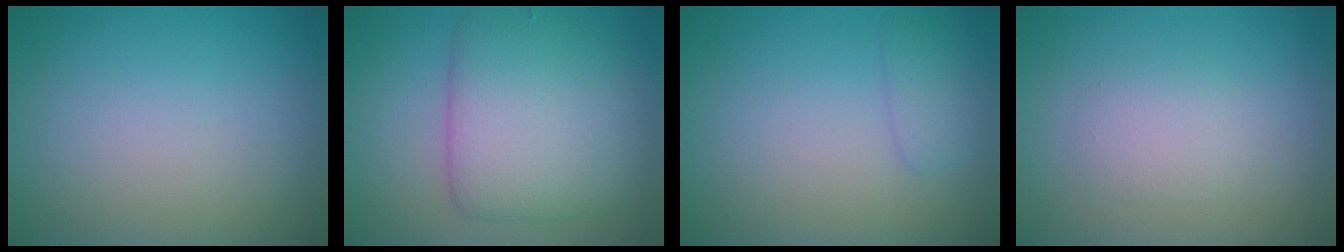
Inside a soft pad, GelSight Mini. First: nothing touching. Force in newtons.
{"total": 6.9, "press": 6.8, "slide": 0.3}
{"total": 1.5, "press": 1.5, "slide": 0.1}
{"total": 1.7, "press": 1.7, "slide": 0.1}